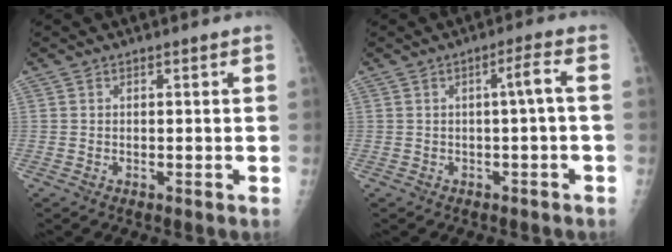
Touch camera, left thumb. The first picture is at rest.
{"total": 2.5, "force": [-0.3, -0.3, 2.5], "torque": [-0.045, 0.015, -0.002]}